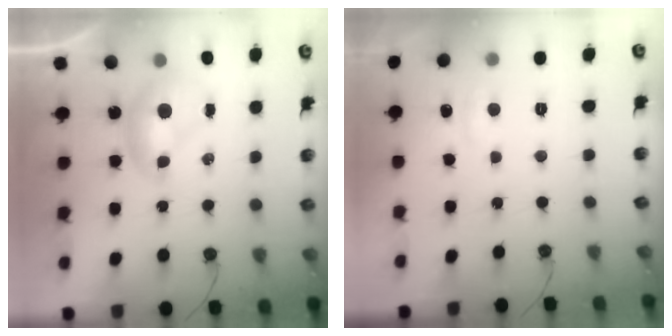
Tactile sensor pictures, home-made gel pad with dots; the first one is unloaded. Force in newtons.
{"total": 1.0, "press": 0.7, "slide": 0.8}